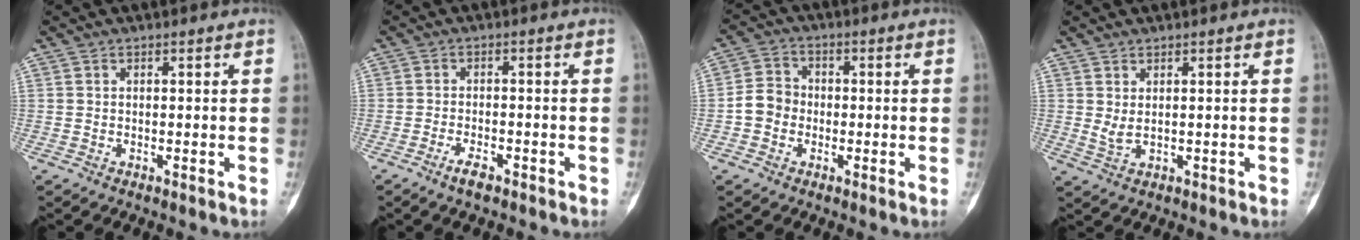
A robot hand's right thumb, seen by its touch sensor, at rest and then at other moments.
{"total": 3.3, "force": [-2.3, 1.3, 1.9], "torque": [-0.036, 0.010, -0.043]}
{"total": 5.7, "force": [-1.3, 4.9, 2.5], "torque": [-0.025, 0.019, -0.037]}
{"total": 2.4, "force": [0.3, 1.4, 1.9], "torque": [-0.031, -0.004, 0.012]}